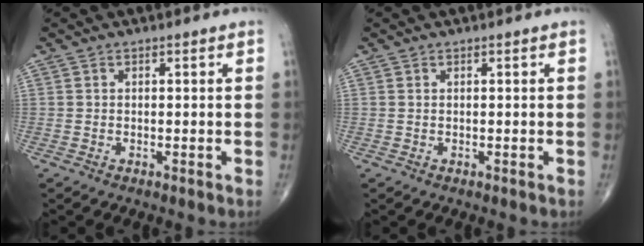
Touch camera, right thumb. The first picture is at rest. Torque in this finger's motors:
{"motor_torque": [0.24, 0.47, 0.01, -0.06, 0.00]}